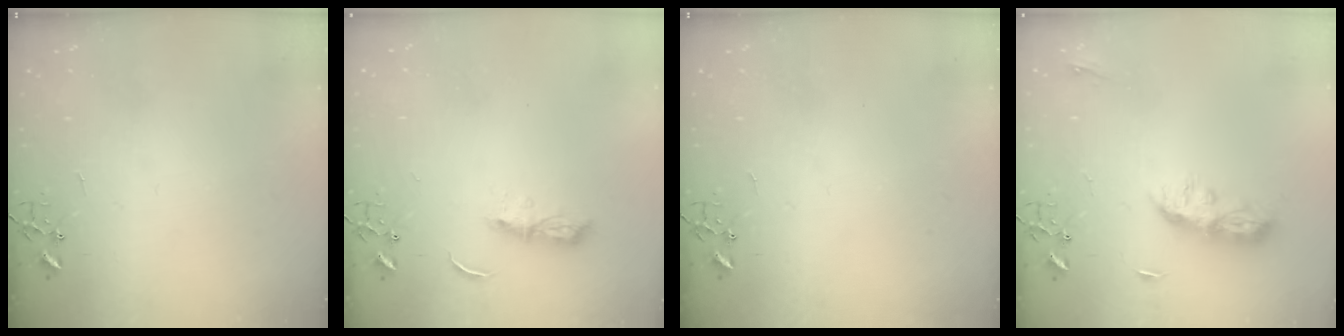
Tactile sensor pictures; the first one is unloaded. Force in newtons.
{"total": 6.1, "press": 6.0, "slide": 0.7}
{"total": 0.0}
{"total": 8.7, "press": 8.7, "slide": 0.4}